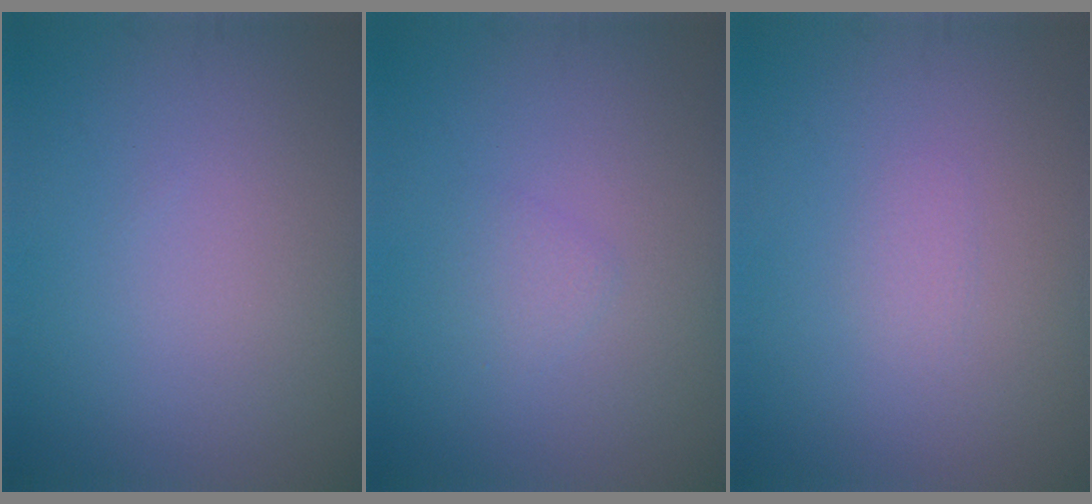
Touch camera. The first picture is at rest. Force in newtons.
{"total": 1.0, "press": 1.0, "slide": 0.1}
{"total": 0.7, "press": 0.7, "slide": 0.1}